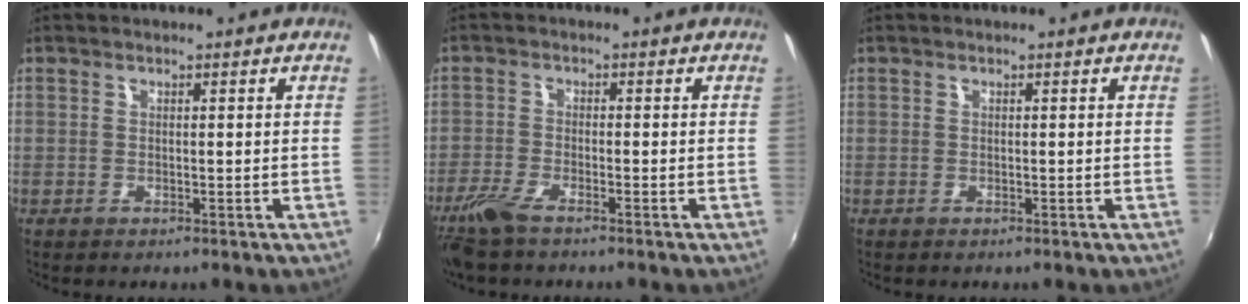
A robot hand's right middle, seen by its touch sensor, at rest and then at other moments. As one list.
[{"total": 5.4, "force": [-4.2, 1.0, 3.2], "torque": [-0.087, -0.011, -0.087]}, {"total": 0.0}]